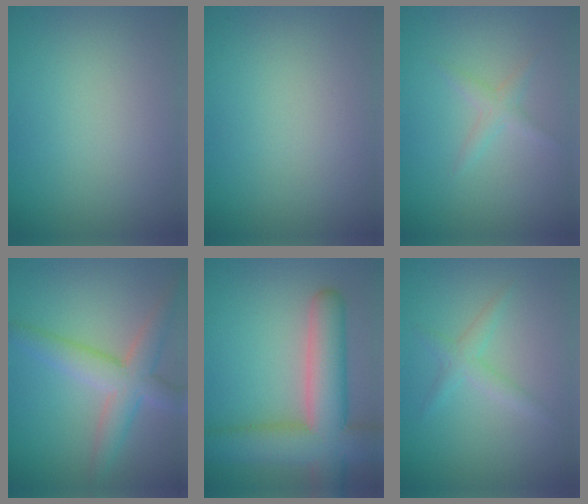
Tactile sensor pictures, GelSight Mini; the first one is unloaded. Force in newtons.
{"total": 0.0}
{"total": 1.3, "press": 1.3, "slide": 0.1}
{"total": 4.9, "press": 4.9, "slide": 0.3}
{"total": 9.7, "press": 9.7, "slide": 0.7}
{"total": 1.7, "press": 1.7, "slide": 0.1}